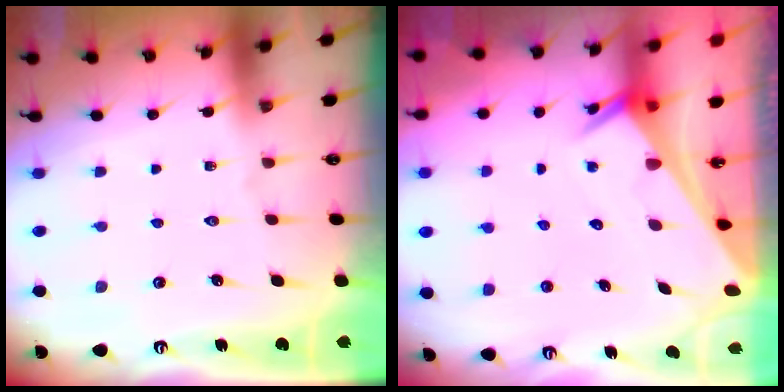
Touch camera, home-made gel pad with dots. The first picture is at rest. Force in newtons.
{"total": 2.6, "press": 2.6, "slide": 0.1}